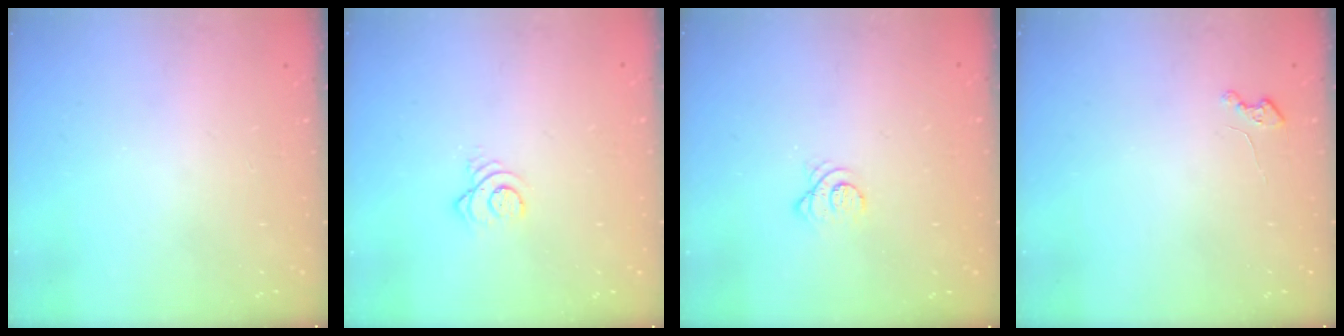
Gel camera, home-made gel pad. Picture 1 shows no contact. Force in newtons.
{"total": 3.5, "press": 3.5, "slide": 0.3}
{"total": 3.2, "press": 3.2, "slide": 0.7}
{"total": 2.2, "press": 2.2, "slide": 0.3}